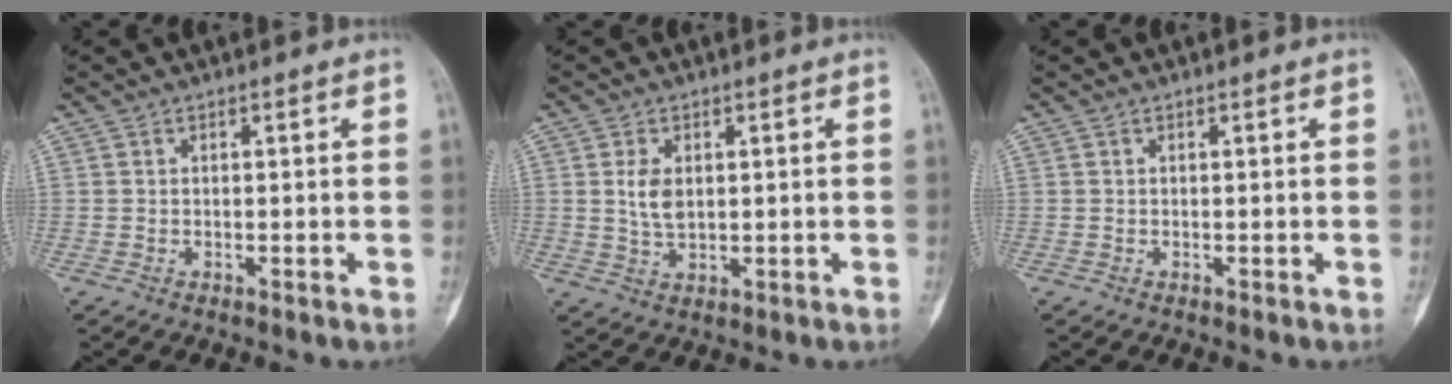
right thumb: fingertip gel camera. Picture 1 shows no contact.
{"total": 4.7, "force": [0.9, 2.9, 3.6], "torque": [-0.064, -0.007, 0.023]}
{"total": 0.0}